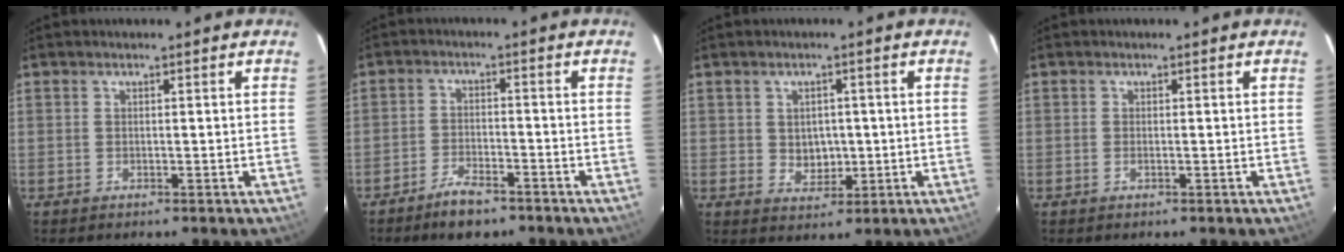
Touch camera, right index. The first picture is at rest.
{"total": 6.0, "force": [-4.6, 2.2, 3.0], "torque": [-0.077, 0.003, -0.081]}
{"total": 4.6, "force": [-0.1, 3.9, 2.4], "torque": [-0.039, 0.001, 0.008]}
{"total": 0.7, "force": [-0.2, 0.2, 0.6], "torque": [-0.013, 0.001, -0.005]}